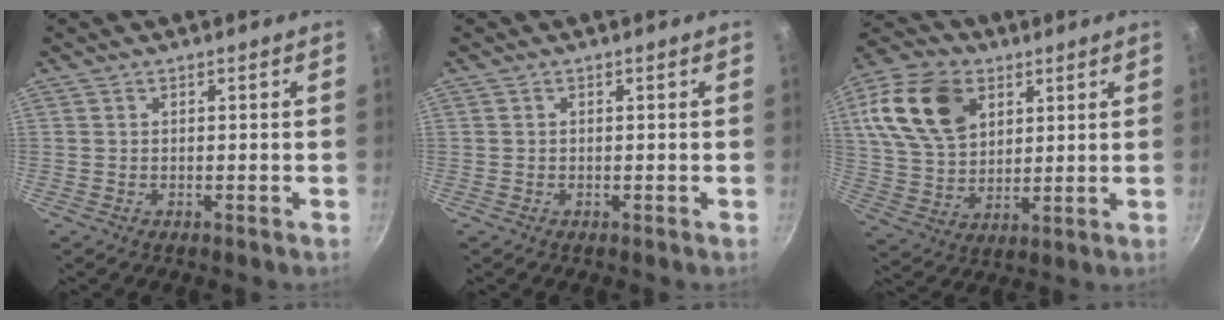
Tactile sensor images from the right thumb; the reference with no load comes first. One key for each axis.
{"total": 0.0}
{"total": 17.7, "fx": 6.6, "fy": 12.2, "fz": 11.0, "tx": -0.189, "ty": -0.008, "tz": 0.122}